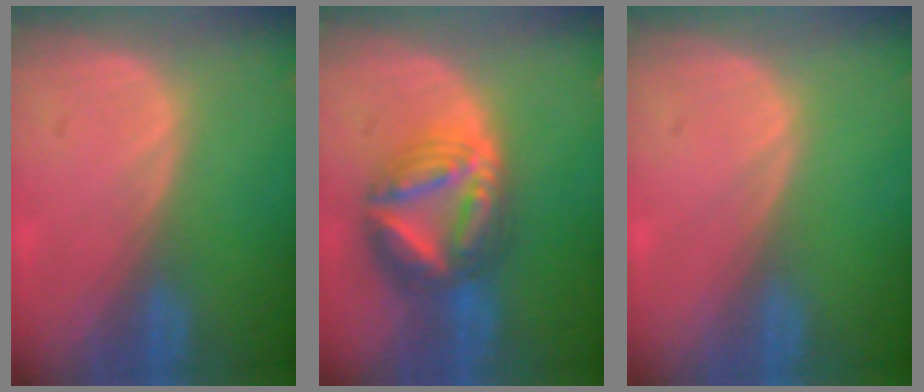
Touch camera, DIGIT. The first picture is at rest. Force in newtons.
{"total": 9.0, "press": 8.9, "slide": 0.8}
{"total": 0.0}